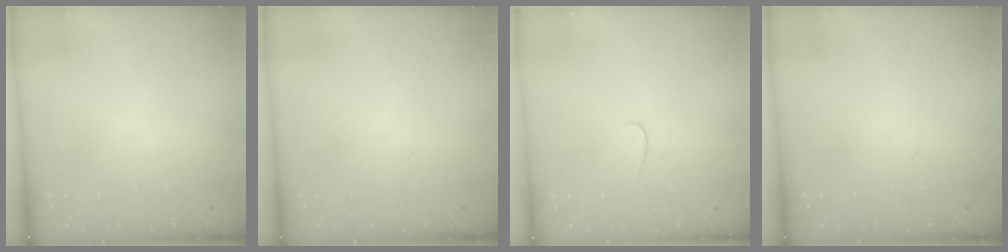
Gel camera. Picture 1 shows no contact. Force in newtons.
{"total": 0.0}
{"total": 2.7, "press": 2.7, "slide": 0.3}
{"total": 0.0}